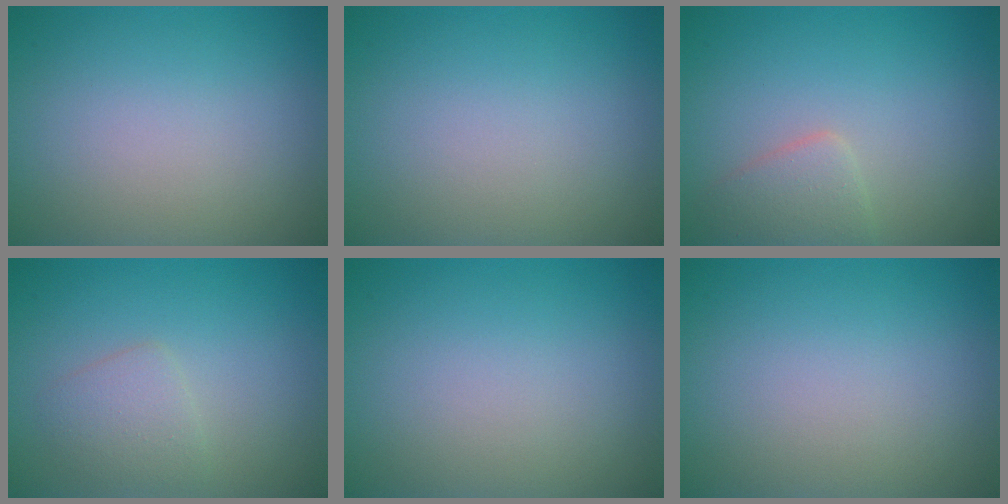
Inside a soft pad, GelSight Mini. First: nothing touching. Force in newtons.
{"total": 0.0}
{"total": 2.2, "press": 2.2, "slide": 0.1}
{"total": 1.9, "press": 1.9, "slide": 0.0}
{"total": 0.0}
{"total": 0.0}